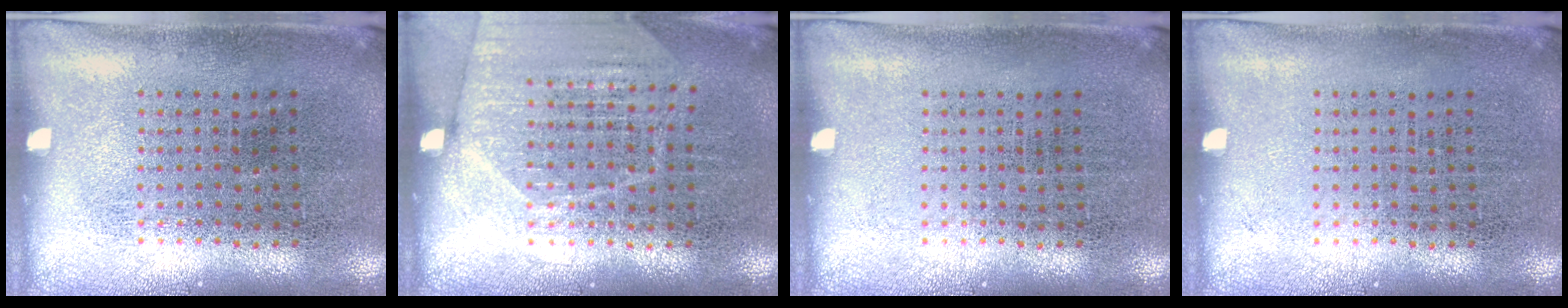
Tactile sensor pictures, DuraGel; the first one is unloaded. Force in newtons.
{"total": 1.7, "press": 1.6, "slide": 0.5}
{"total": 0.0}
{"total": 0.0}